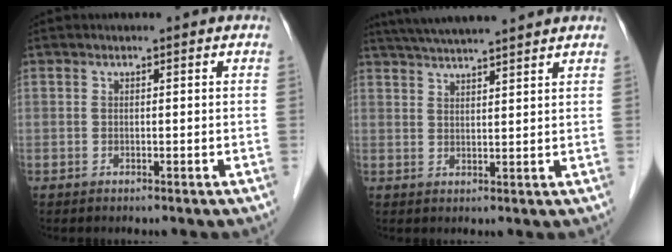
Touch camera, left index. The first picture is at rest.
{"total": 10.8, "force": [9.7, -0.3, 4.7], "torque": [-0.083, 0.029, 0.144]}